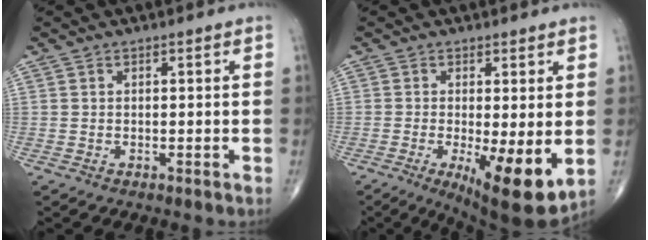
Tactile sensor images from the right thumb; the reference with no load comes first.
{"total": 11.6, "force": [-2.2, 3.1, 10.9], "torque": [-0.167, -0.030, -0.028]}